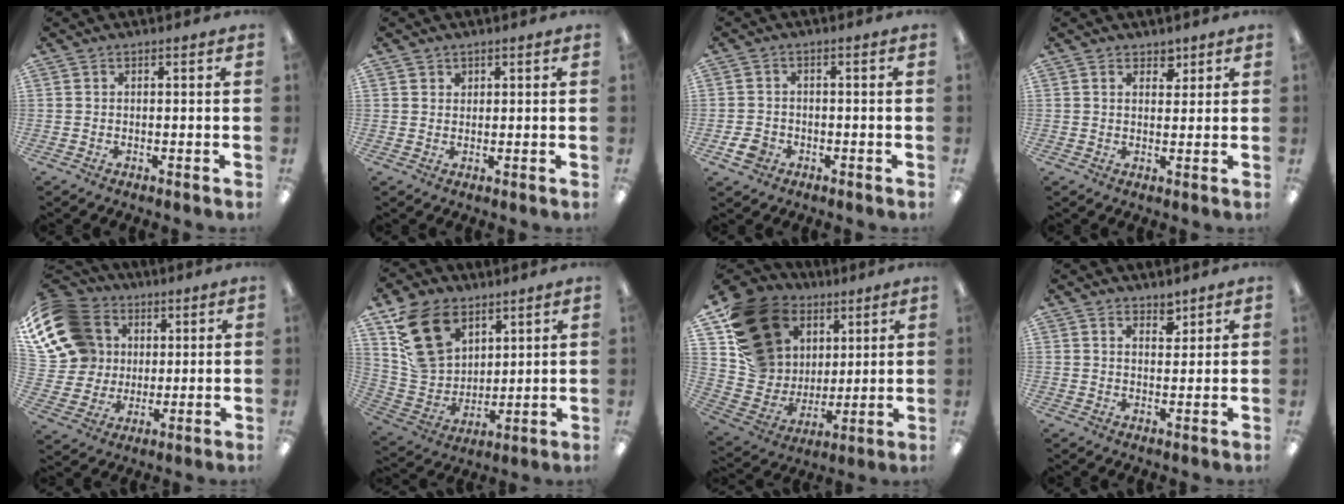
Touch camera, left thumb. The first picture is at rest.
{"total": 1.9, "force": [1.2, 1.4, -0.1], "torque": [0.008, -0.002, 0.022]}
{"total": 4.0, "force": [-1.8, 3.2, 1.6], "torque": [-0.029, 0.006, -0.031]}
{"total": 3.4, "force": [2.2, 2.4, 0.7], "torque": [0.002, -0.008, 0.035]}
{"total": 18.8, "force": [7.1, 15.5, 8.1], "torque": [-0.182, -0.012, 0.146]}
{"total": 16.5, "force": [9.4, 11.4, 7.4], "torque": [-0.165, -0.029, 0.190]}
{"total": 19.6, "force": [10.7, 14.4, 7.9], "torque": [-0.151, -0.052, 0.221]}
{"total": 3.7, "force": [3.0, 2.0, 1.0], "torque": [-0.001, -0.019, 0.051]}